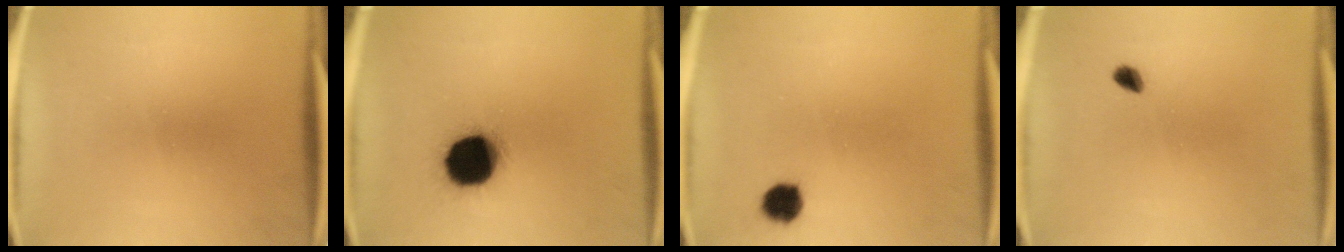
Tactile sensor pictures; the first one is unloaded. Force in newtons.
{"total": 17.8}
{"total": 4.1}
{"total": 1.7}